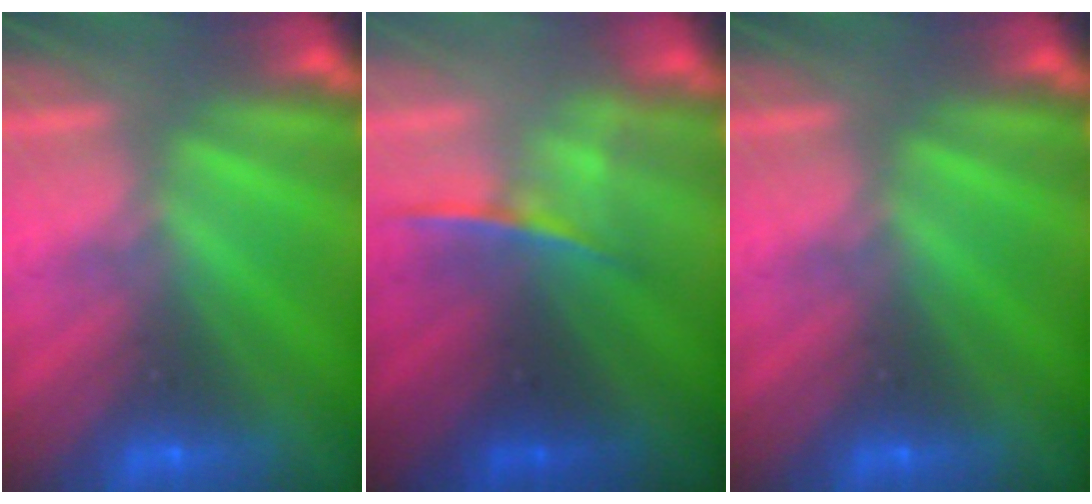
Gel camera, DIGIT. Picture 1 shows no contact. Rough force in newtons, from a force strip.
{"total": 1.8}
{"total": 0.0}